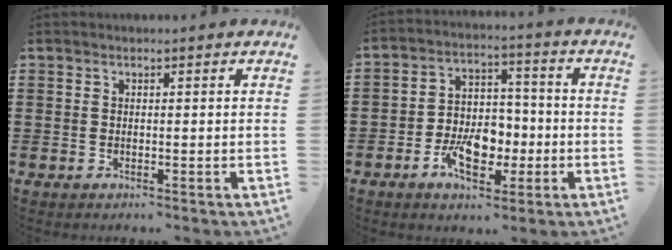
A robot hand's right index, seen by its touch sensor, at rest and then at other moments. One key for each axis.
{"total": 8.0, "fx": -3.0, "fy": 5.1, "fz": 5.4, "tx": -0.097, "ty": 0.002, "tz": -0.057}